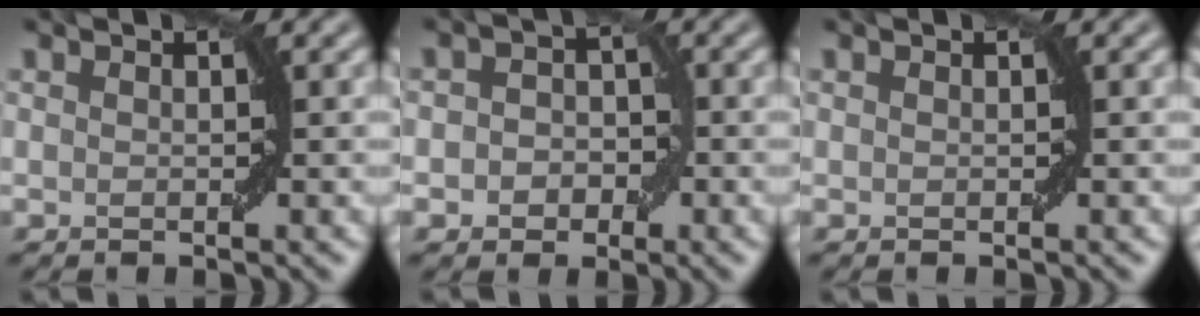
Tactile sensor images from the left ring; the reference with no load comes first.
{"total": 2.7, "force": [-0.7, 2.2, 1.4], "torque": [0.002, 0.000, -0.019]}
{"total": 0.0}